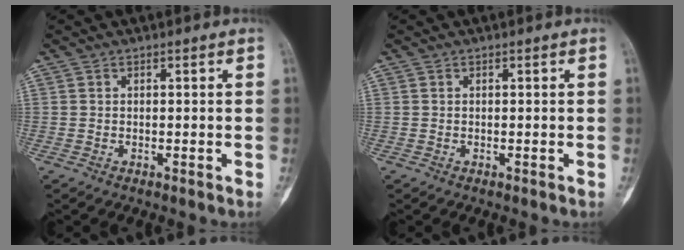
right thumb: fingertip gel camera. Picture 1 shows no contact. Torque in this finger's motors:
{"motor_torque": [0.20, 0.09, 0.02, -0.13, 0.00]}